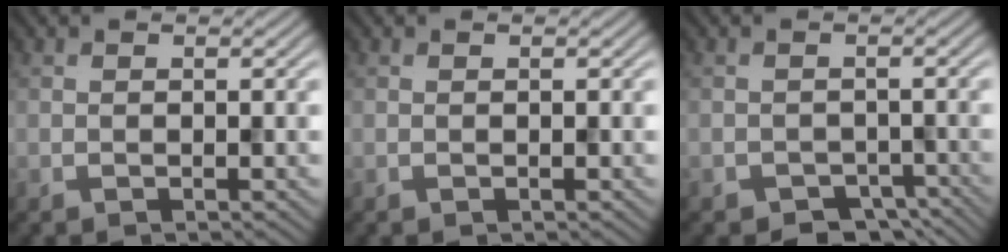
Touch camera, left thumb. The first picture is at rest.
{"total": 0.0}
{"total": 3.2, "force": [-2.5, 1.8, 0.9], "torque": [-0.009, -0.011, -0.039]}